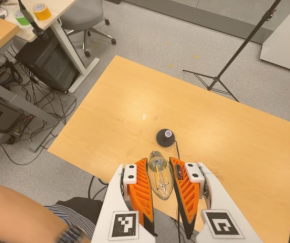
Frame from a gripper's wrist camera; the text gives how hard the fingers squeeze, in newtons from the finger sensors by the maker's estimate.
{"total": 21.7, "left": 23.9, "right": 19.5}